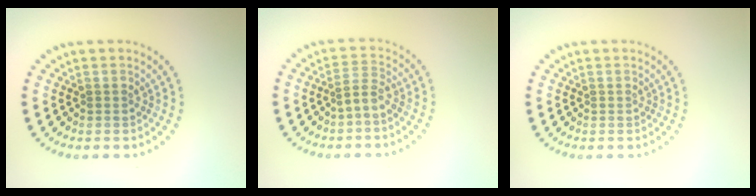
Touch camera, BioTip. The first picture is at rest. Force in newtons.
{"total": 1.7, "press": 1.1, "slide": 1.3}
{"total": 0.0}